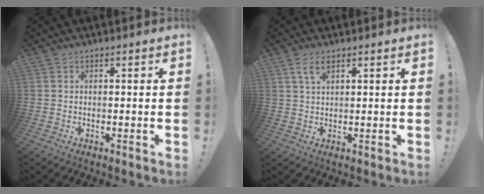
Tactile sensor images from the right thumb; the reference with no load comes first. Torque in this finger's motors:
{"motor_torque": [-0.51, 0.63, 0.60, -0.03, 0.14]}